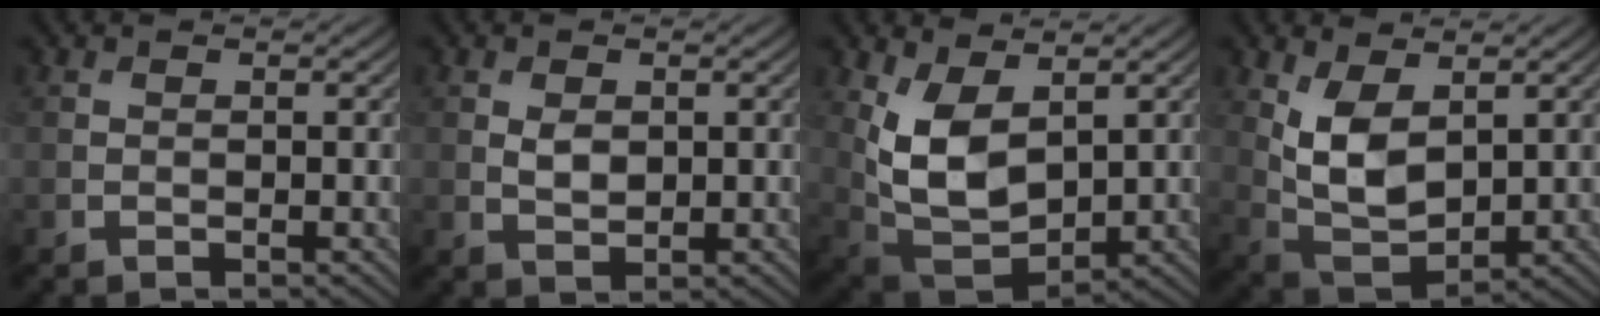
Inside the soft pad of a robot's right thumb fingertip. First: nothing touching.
{"total": 2.1, "force": [0.5, 1.3, 1.5], "torque": [-0.034, -0.004, 0.012]}
{"total": 9.2, "force": [2.9, 5.1, 7.1], "torque": [-0.176, -0.007, 0.057]}
{"total": 7.3, "force": [2.3, 3.9, 5.7], "torque": [-0.127, -0.007, 0.047]}